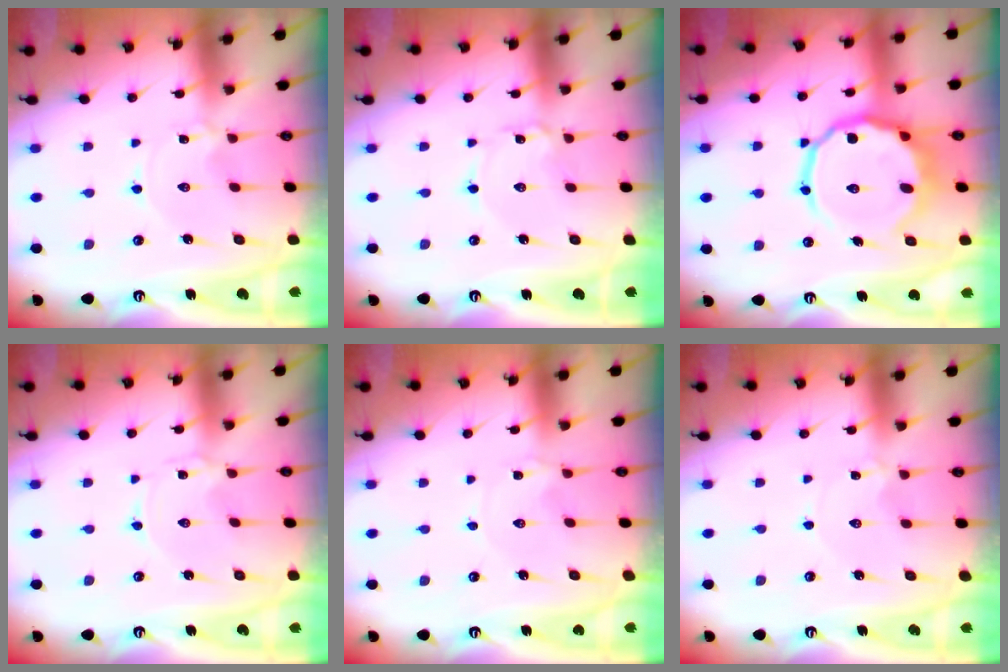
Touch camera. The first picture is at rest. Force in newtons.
{"total": 1.2, "press": 1.2, "slide": 0.1}
{"total": 14.4, "press": 14.3, "slide": 1.7}
{"total": 0.0}
{"total": 0.8, "press": 0.7, "slide": 0.3}
{"total": 1.6, "press": 1.6, "slide": 0.2}